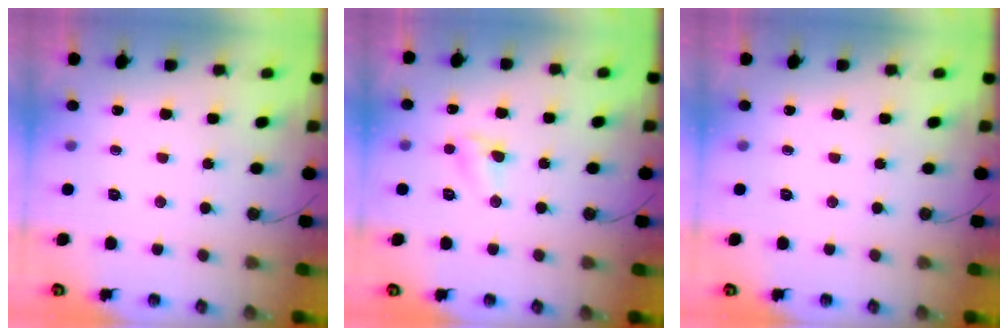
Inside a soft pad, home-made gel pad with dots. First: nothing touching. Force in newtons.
{"total": 3.7, "press": 3.7, "slide": 0.3}
{"total": 0.0}